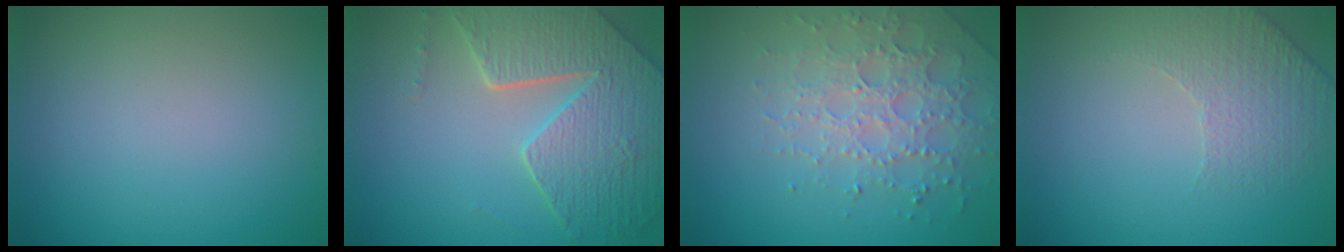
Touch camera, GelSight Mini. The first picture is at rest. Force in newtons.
{"total": 7.6, "press": 5.7, "slide": 5.1}
{"total": 4.9, "press": 4.7, "slide": 1.2}
{"total": 1.9, "press": 1.6, "slide": 1.0}